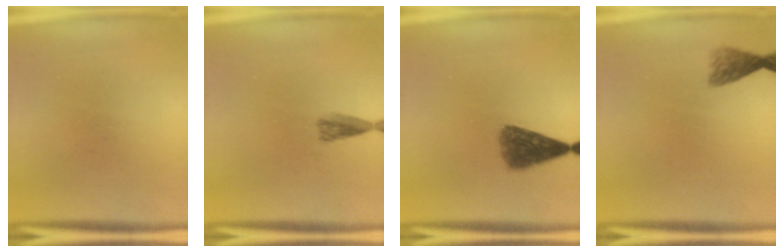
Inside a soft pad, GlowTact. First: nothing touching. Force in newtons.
{"total": 2.0}
{"total": 5.5}
{"total": 2.3}